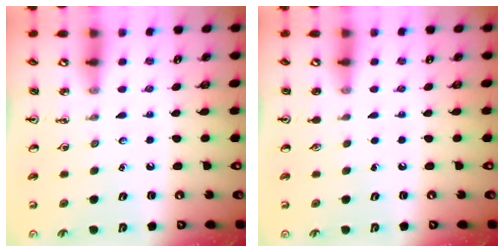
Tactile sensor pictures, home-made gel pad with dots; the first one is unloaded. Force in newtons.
{"total": 0.0}